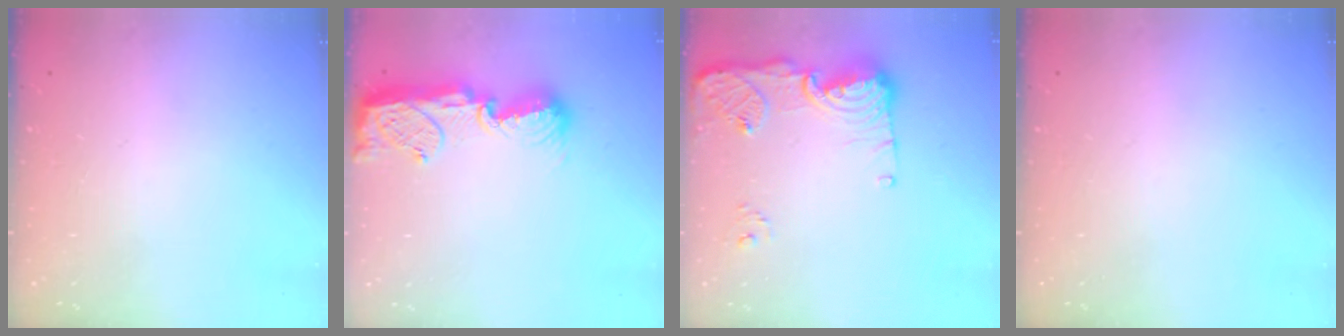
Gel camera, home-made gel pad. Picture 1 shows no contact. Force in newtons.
{"total": 12.6, "press": 12.6, "slide": 1.0}
{"total": 15.4, "press": 14.9, "slide": 4.1}
{"total": 0.0}